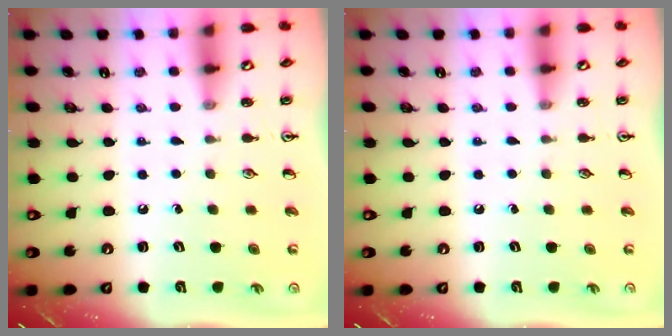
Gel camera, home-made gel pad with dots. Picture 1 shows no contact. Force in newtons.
{"total": 0.0}